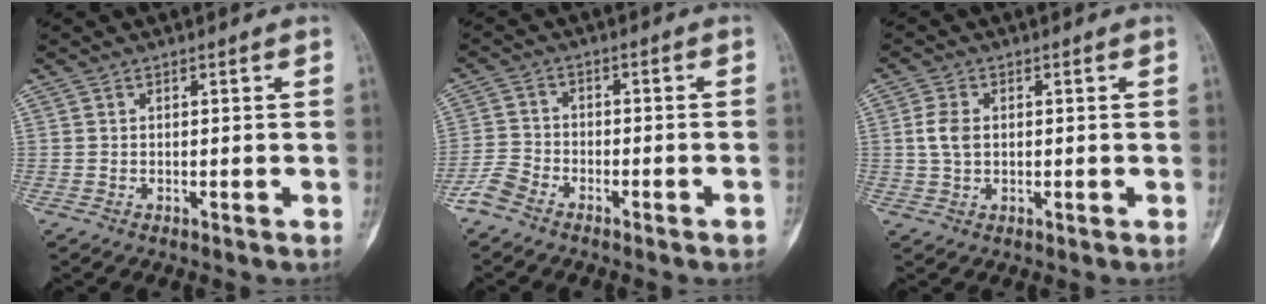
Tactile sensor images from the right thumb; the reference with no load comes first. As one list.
[{"total": 5.5, "force": [-4.1, 2.1, 3.0], "torque": [-0.053, 0.015, -0.087]}, {"total": 4.0, "force": [0.4, 2.7, 3.0], "torque": [-0.064, 0.004, 0.007]}]